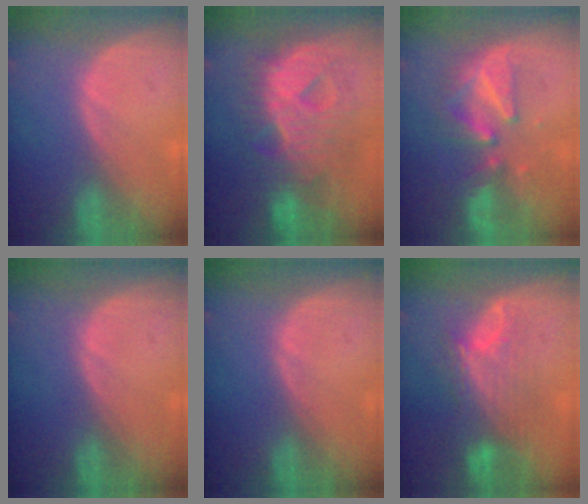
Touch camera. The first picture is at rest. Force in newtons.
{"total": 12.1, "press": 12.0, "slide": 1.4}
{"total": 8.5, "press": 8.0, "slide": 2.6}
{"total": 0.0}
{"total": 0.0}
{"total": 8.7, "press": 7.8, "slide": 3.8}